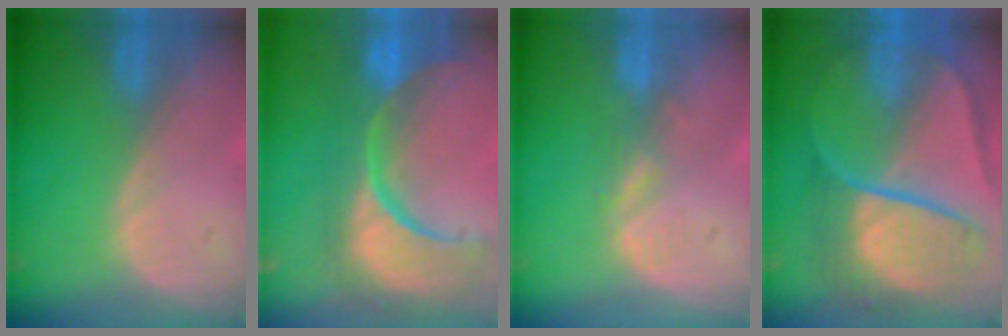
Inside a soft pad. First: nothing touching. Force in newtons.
{"total": 15.4, "press": 12.1, "slide": 9.5}
{"total": 2.0, "press": 2.0, "slide": 0.3}
{"total": 10.4, "press": 10.3, "slide": 1.1}